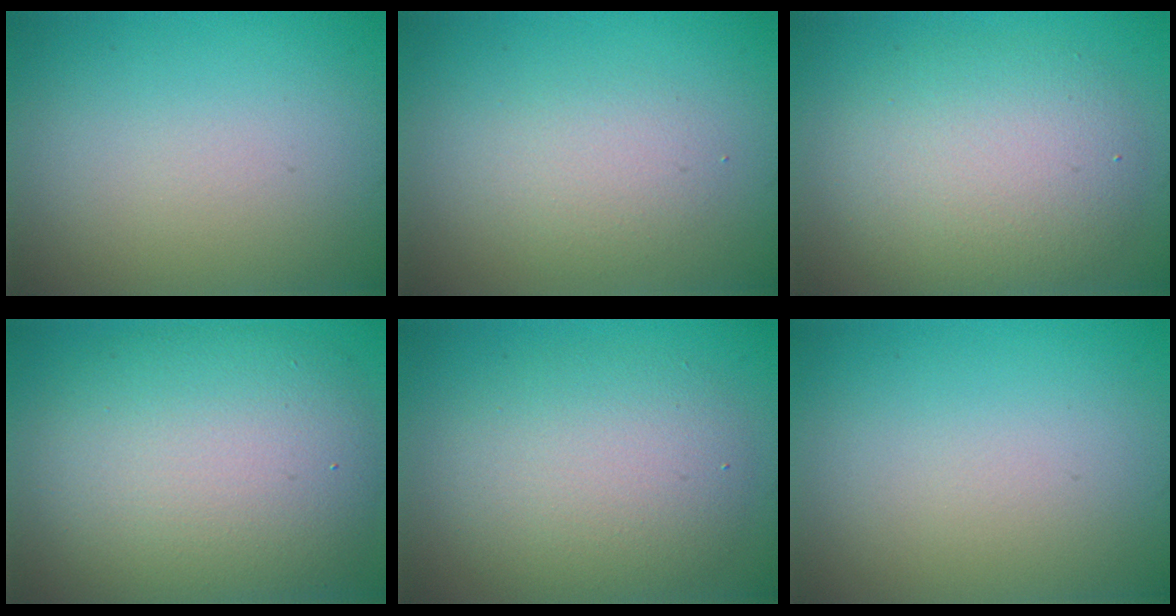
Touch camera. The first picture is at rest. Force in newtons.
{"total": 2.1, "press": 2.1, "slide": 0.1}
{"total": 6.1, "press": 6.1, "slide": 0.3}
{"total": 10.5, "press": 10.5, "slide": 0.2}
{"total": 5.5, "press": 5.5, "slide": 0.2}
{"total": 0.0}